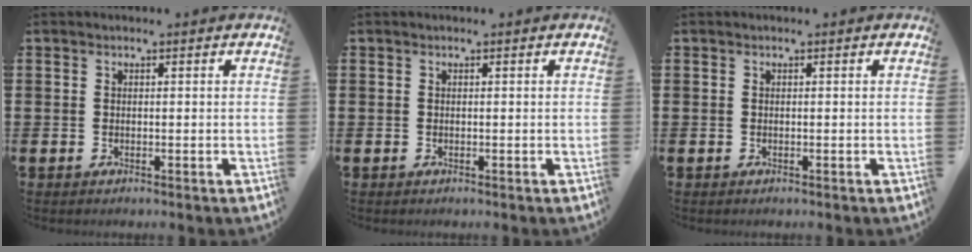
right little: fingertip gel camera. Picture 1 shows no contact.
{"total": 0.0}
{"total": 0.0}